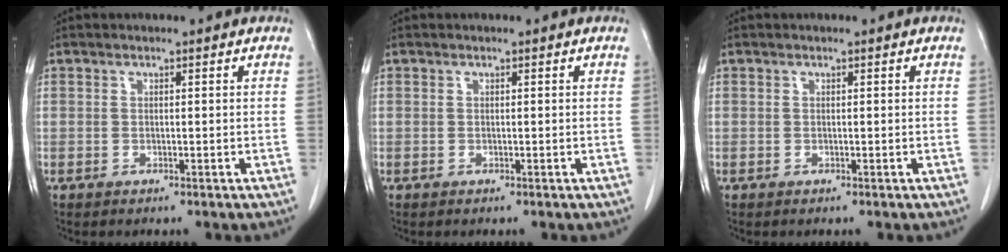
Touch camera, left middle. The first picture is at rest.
{"total": 0.0}
{"total": 0.0}